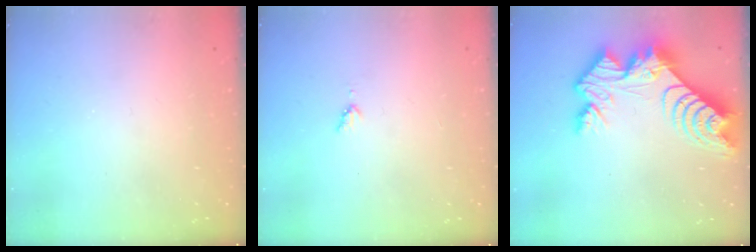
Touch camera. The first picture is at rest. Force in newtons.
{"total": 4.6, "press": 4.5, "slide": 0.5}
{"total": 15.4, "press": 15.4, "slide": 1.1}